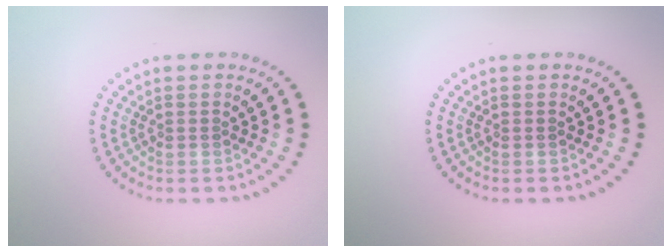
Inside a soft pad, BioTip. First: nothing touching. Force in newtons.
{"total": 0.0}